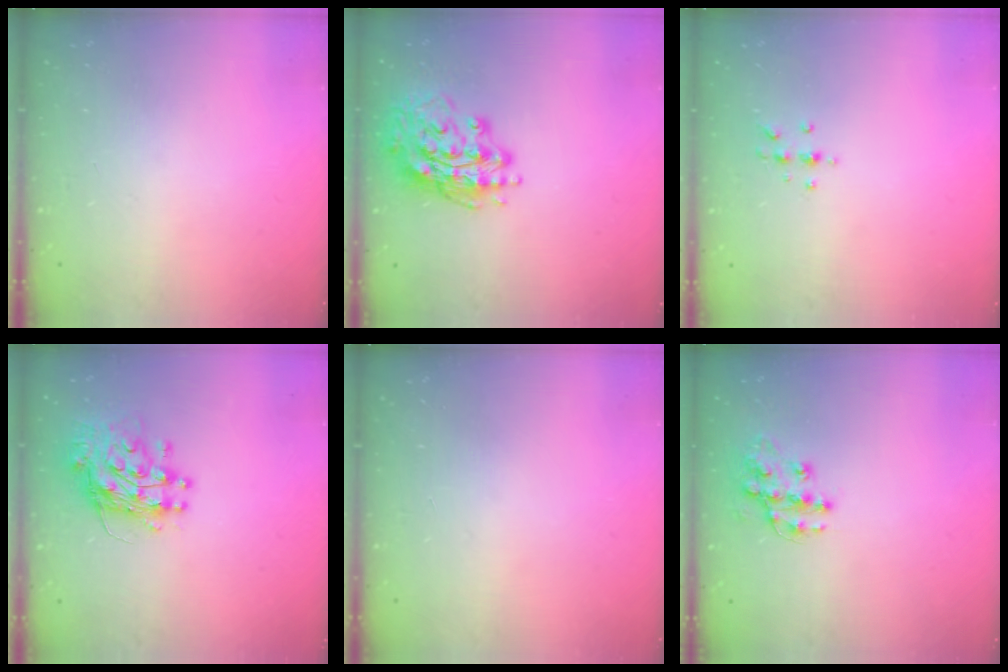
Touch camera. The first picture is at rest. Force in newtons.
{"total": 16.3, "press": 16.1, "slide": 2.8}
{"total": 4.0, "press": 3.8, "slide": 1.2}
{"total": 11.7, "press": 11.6, "slide": 1.2}
{"total": 0.0}
{"total": 12.2, "press": 12.2, "slide": 0.9}